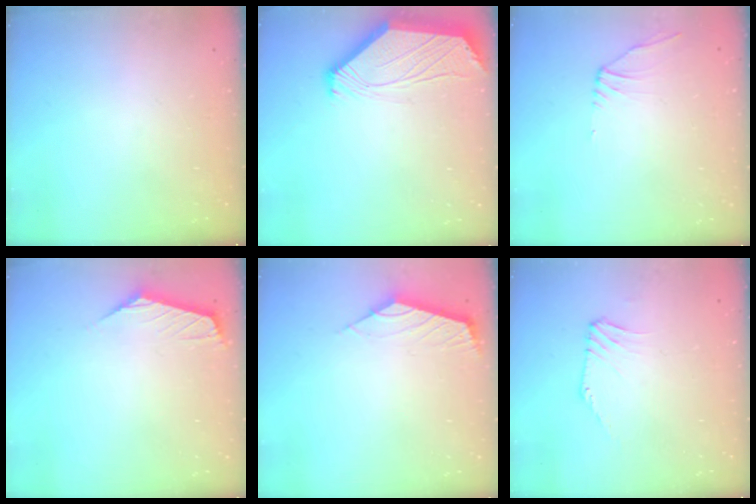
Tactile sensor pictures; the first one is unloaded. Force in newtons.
{"total": 2.5, "press": 2.4, "slide": 0.6}
{"total": 2.1, "press": 2.0, "slide": 0.6}
{"total": 0.9, "press": 0.9, "slide": 0.2}
{"total": 2.6, "press": 2.5, "slide": 0.6}
{"total": 0.0}